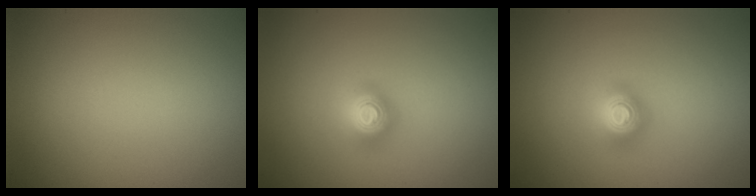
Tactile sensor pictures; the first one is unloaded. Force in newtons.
{"total": 2.0, "press": 2.0, "slide": 0.1}
{"total": 2.0, "press": 2.0, "slide": 0.2}